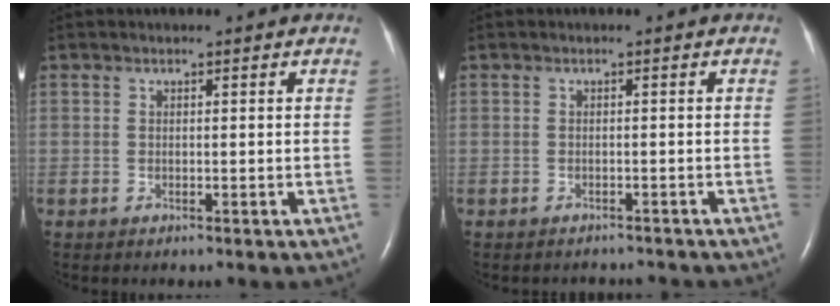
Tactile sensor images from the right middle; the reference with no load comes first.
{"total": 2.7, "force": [-2.6, 0.6, 0.0], "torque": [0.002, -0.004, -0.032]}